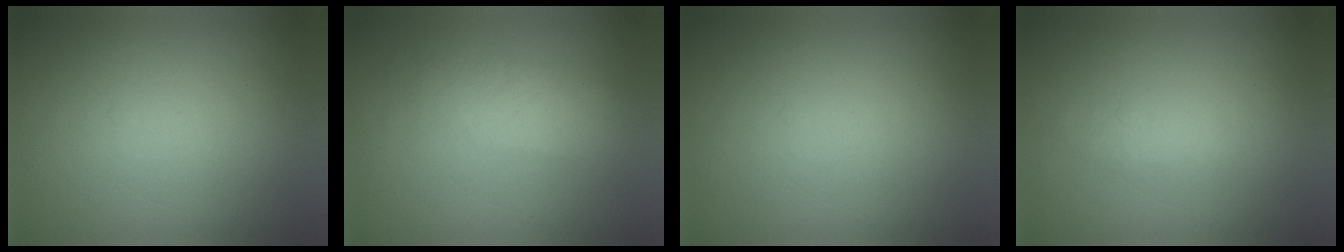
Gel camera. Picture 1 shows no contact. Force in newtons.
{"total": 2.9}
{"total": 0.0}
{"total": 1.2}